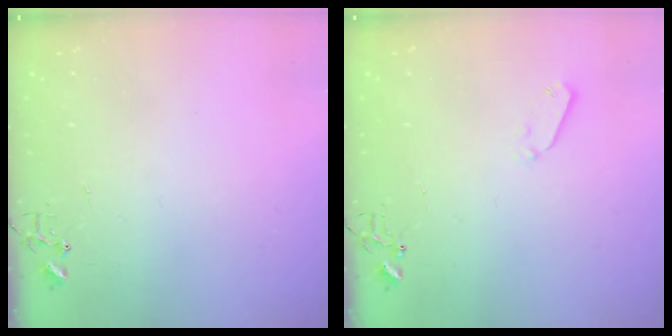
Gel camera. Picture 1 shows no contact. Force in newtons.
{"total": 4.1, "press": 4.0, "slide": 0.8}